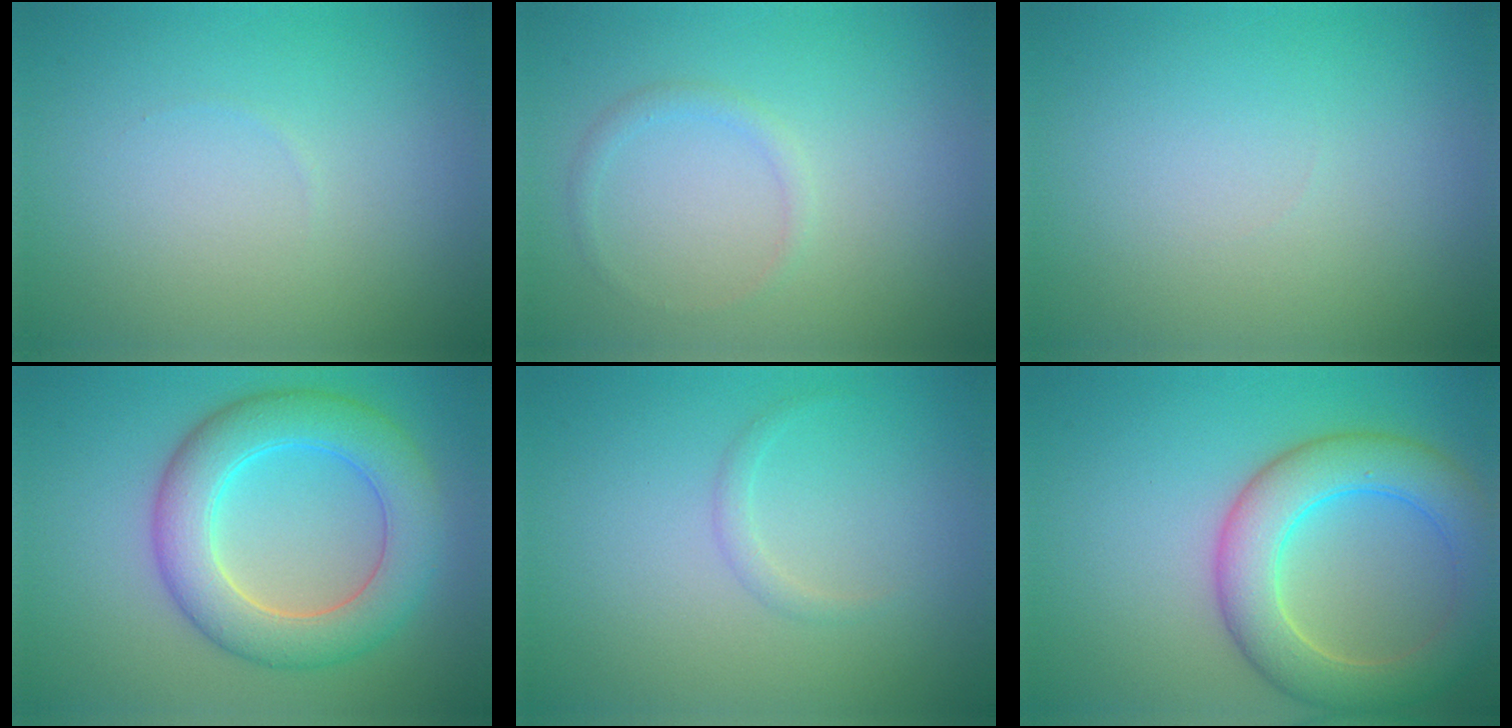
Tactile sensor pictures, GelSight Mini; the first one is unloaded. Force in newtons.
{"total": 1.1, "press": 1.1, "slide": 0.1}
{"total": 0.0}
{"total": 7.2, "press": 7.2, "slide": 0.2}
{"total": 0.9, "press": 0.9, "slide": 0.0}
{"total": 7.0, "press": 7.0, "slide": 0.3}